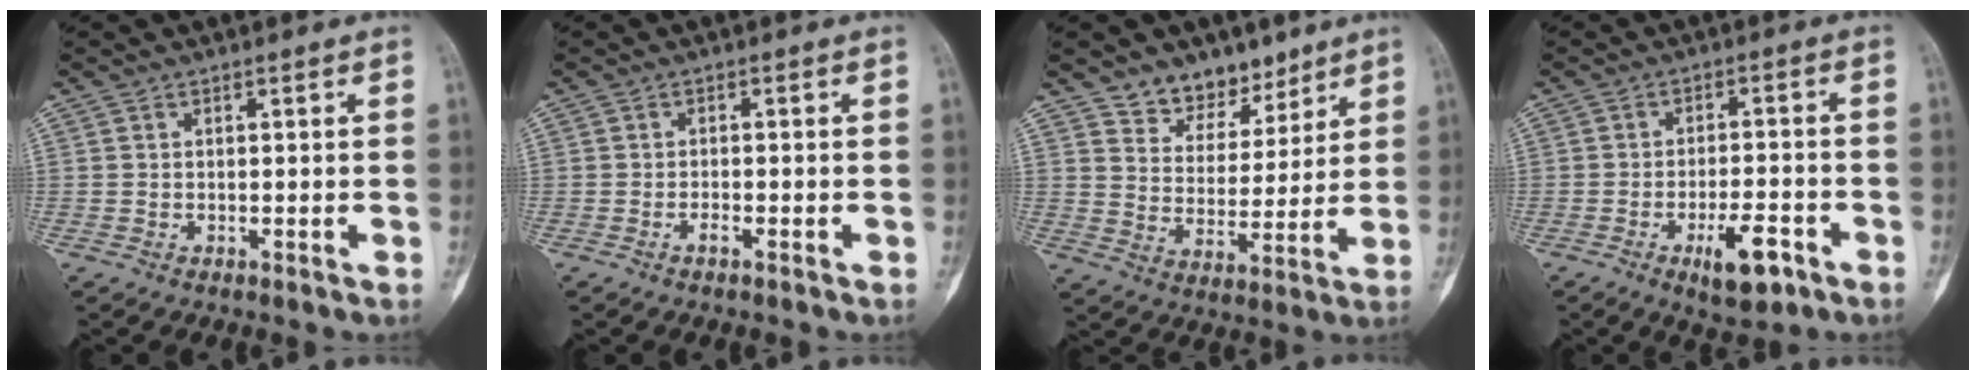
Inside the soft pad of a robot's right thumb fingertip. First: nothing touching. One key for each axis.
{"total": 1.3, "fx": -0.8, "fy": 0.4, "fz": 0.9, "tx": -0.018, "ty": 0.005, "tz": -0.016}
{"total": 9.6, "fx": 7.2, "fy": 5.9, "fz": 2.4, "tx": 0.005, "ty": -0.050, "tz": 0.129}
{"total": 7.7, "fx": -4.0, "fy": 2.9, "fz": 6.0, "tx": -0.086, "ty": 0.017, "tz": -0.057}